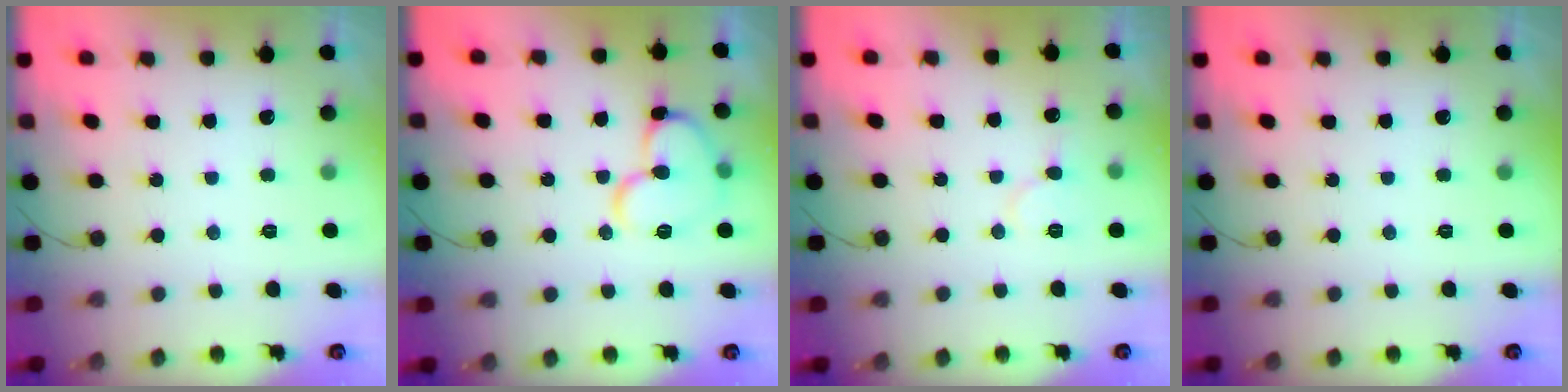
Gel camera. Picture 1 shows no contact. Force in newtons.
{"total": 12.9, "press": 12.8, "slide": 1.8}
{"total": 6.8, "press": 6.8, "slide": 0.7}
{"total": 0.0}